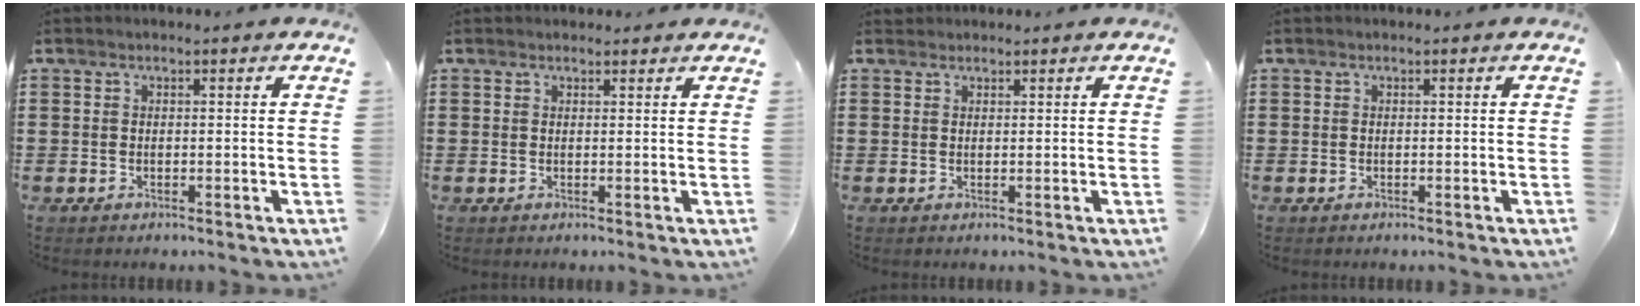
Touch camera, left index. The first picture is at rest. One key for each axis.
{"total": 0.9, "fx": 0.8, "fy": 0.3, "fz": 0.1, "tx": -0.004, "ty": 0.002, "tz": 0.017}
{"total": 0.8, "fx": 0.7, "fy": 0.2, "fz": 0.0, "tx": -0.002, "ty": 0.000, "tz": 0.016}
{"total": 0.0}